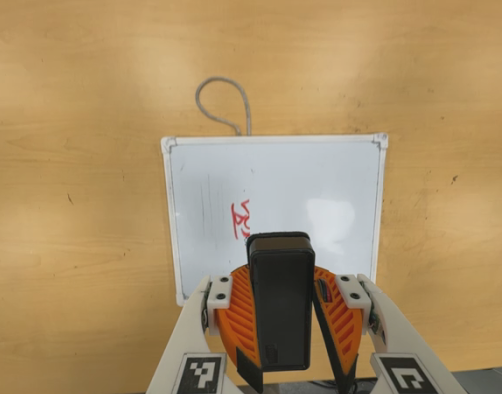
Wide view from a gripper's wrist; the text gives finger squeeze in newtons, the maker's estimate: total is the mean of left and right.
{"total": 9.6, "left": 9.7, "right": 9.4}